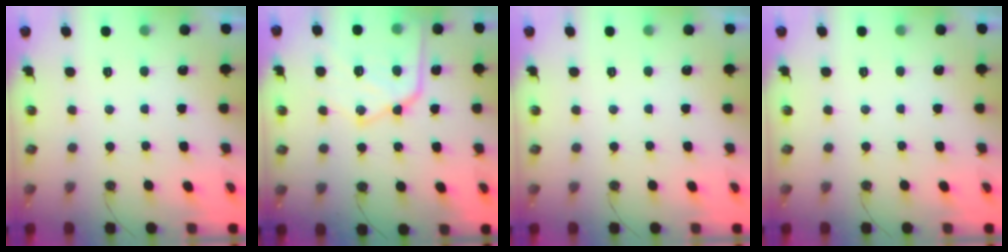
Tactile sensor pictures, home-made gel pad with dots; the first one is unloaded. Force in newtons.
{"total": 18.3, "press": 18.3, "slide": 1.3}
{"total": 0.0}
{"total": 0.0}